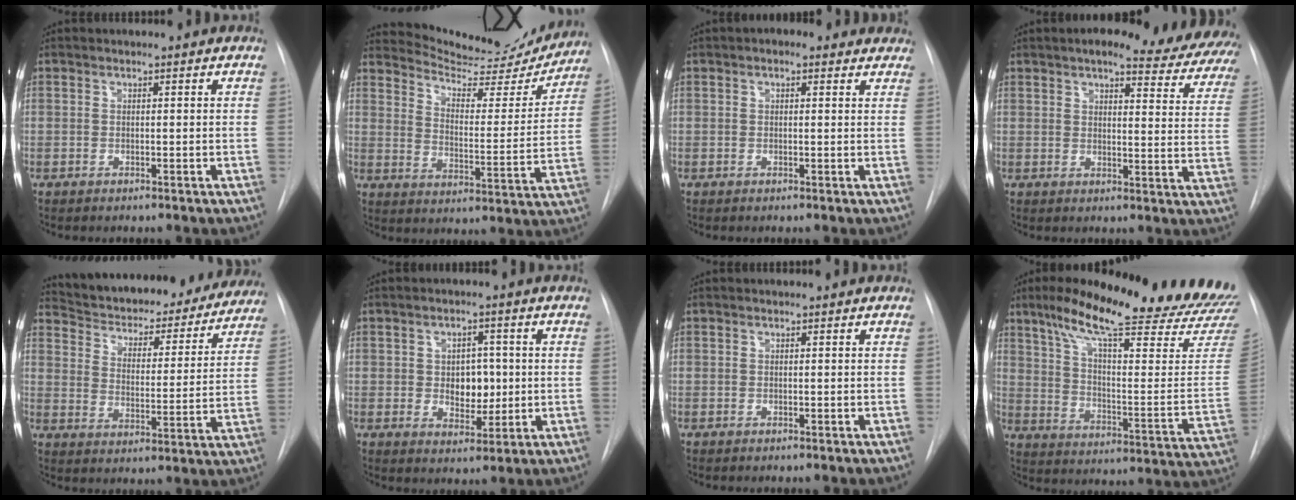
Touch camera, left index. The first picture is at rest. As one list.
[{"total": 17.6, "force": [16.9, 2.8, 3.7], "torque": [-0.052, -0.055, 0.224]}, {"total": 3.6, "force": [2.3, 1.8, 2.0], "torque": [-0.017, 0.014, 0.020]}, {"total": 20.4, "force": [17.7, 3.8, 9.3], "torque": [-0.111, -0.050, 0.186]}, {"total": 25.5, "force": [23.2, 6.8, 8.0], "torque": [-0.126, -0.033, 0.303]}, {"total": 5.3, "force": [-0.4, 3.6, 3.8], "torque": [-0.047, 0.000, 0.003]}, {"total": 0.0}, {"total": 27.4, "force": [23.1, 2.7, 14.4], "torque": [-0.217, -0.074, 0.303]}]